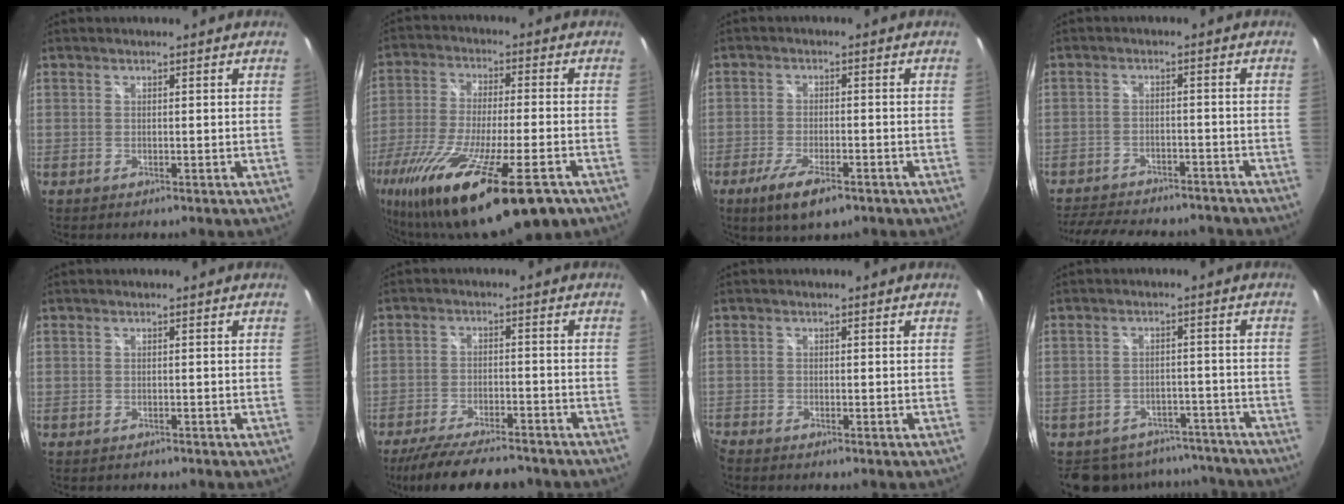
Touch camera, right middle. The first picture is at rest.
{"total": 25.0, "force": [-15.9, 5.5, 18.5], "torque": [-0.364, -0.078, -0.273]}
{"total": 7.7, "force": [-4.9, 2.2, 5.5], "torque": [-0.130, -0.025, -0.086]}
{"total": 17.1, "force": [-14.6, 5.6, 6.9], "torque": [-0.153, -0.012, -0.199]}
{"total": 0.9, "force": [-0.8, 0.3, 0.1], "torque": [-0.005, -0.003, -0.012]}
{"total": 15.1, "force": [-12.8, 3.7, 7.1], "torque": [-0.146, -0.022, -0.200]}
{"total": 1.4, "force": [-1.4, -0.1, 0.3], "torque": [-0.010, -0.009, -0.031]}
{"total": 11.8, "force": [-10.1, 5.8, 2.0], "torque": [-0.047, 0.023, -0.122]}